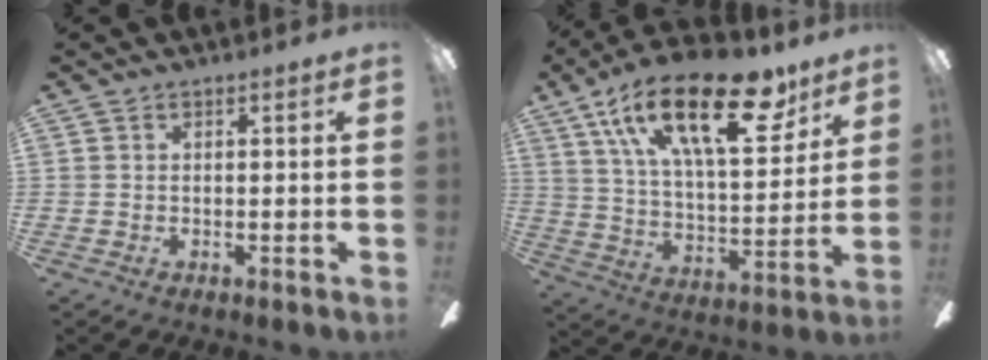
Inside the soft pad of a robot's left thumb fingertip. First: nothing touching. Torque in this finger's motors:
{"motor_torque": [0.96, 1.08, 1.46, -1.31, 0.25]}